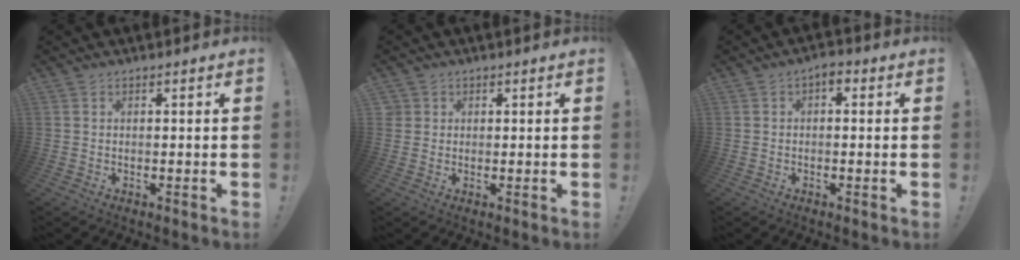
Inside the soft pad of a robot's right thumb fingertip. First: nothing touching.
{"total": 1.8, "force": [0.8, 1.6, 0.1], "torque": [0.002, -0.003, 0.015]}
{"total": 2.2, "force": [-0.2, 0.9, 2.0], "torque": [-0.032, 0.003, -0.007]}